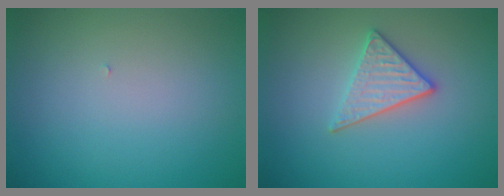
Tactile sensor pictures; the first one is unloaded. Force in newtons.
{"total": 2.9, "press": 2.7, "slide": 1.1}